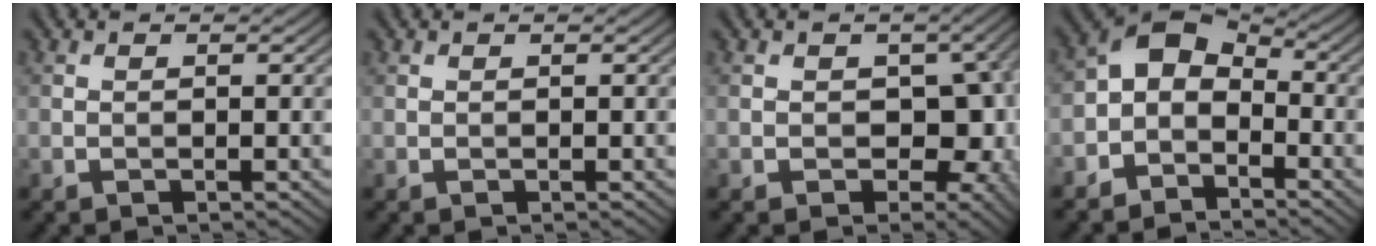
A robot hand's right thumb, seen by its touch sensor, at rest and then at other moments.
{"total": 0.0}
{"total": 9.1, "force": [-0.9, 6.3, 6.5], "torque": [-0.078, -0.021, -0.006]}
{"total": 6.0, "force": [-2.6, 4.1, 3.6], "torque": [-0.060, 0.010, -0.062]}